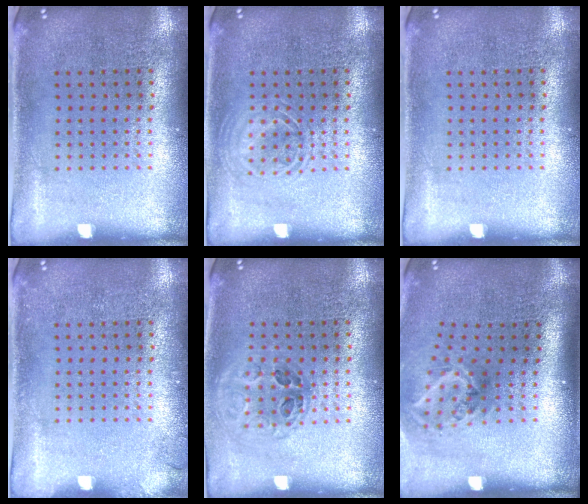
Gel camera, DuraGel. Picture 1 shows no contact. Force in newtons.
{"total": 1.8, "press": 1.8, "slide": 0.3}
{"total": 0.0}
{"total": 0.7, "press": 0.7, "slide": 0.2}
{"total": 1.1, "press": 1.0, "slide": 0.4}
{"total": 2.0, "press": 1.3, "slide": 1.5}